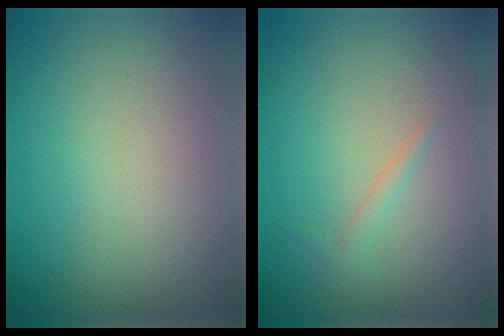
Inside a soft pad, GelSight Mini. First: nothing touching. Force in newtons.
{"total": 1.0, "press": 1.0, "slide": 0.1}